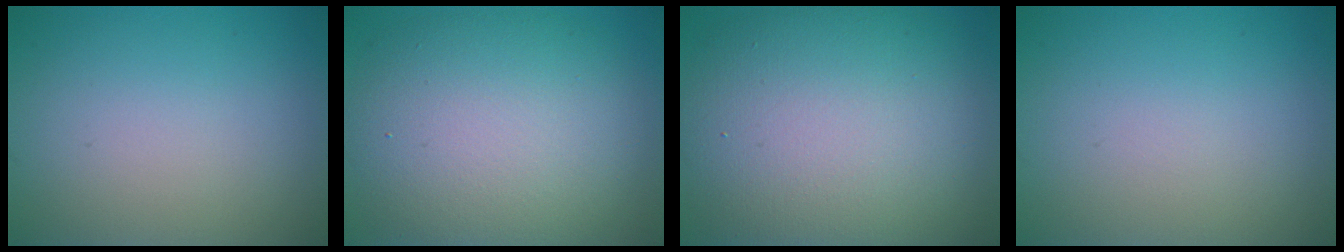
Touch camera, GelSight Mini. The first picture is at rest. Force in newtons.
{"total": 10.6, "press": 10.6, "slide": 1.0}
{"total": 13.7, "press": 13.6, "slide": 1.5}
{"total": 0.0}